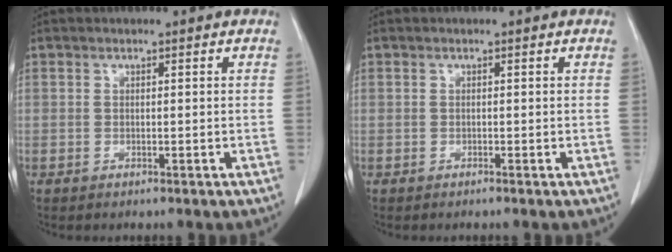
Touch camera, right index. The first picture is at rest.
{"total": 0.0}